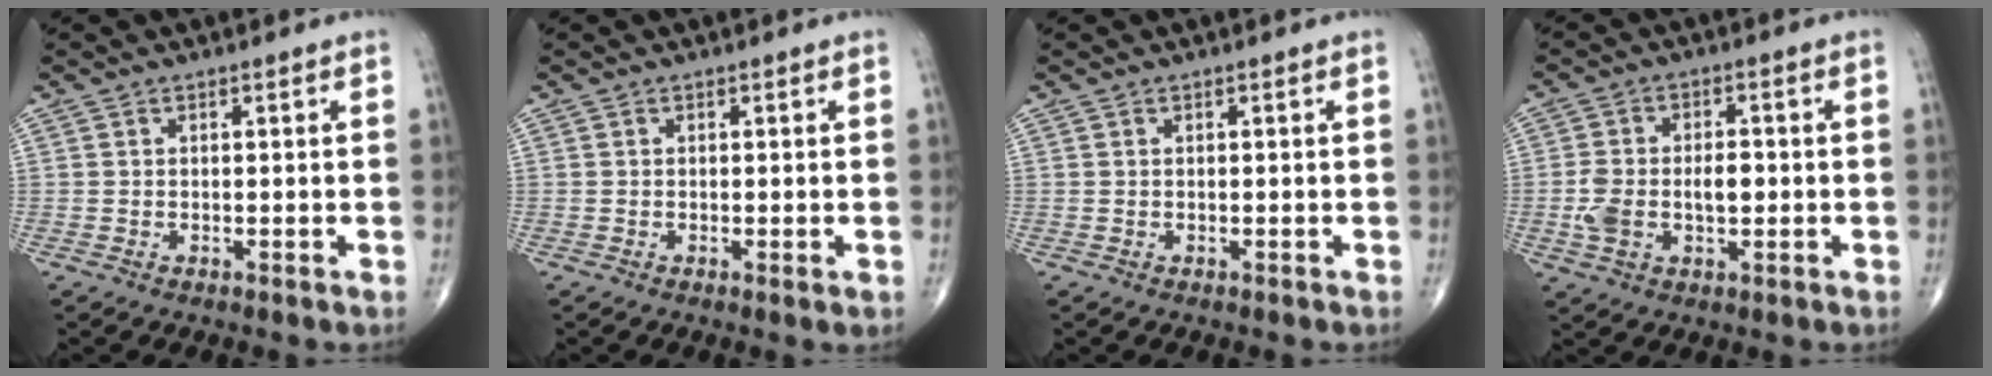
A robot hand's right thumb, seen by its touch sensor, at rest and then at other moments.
{"total": 0.8, "force": [-0.2, 0.1, 0.8], "torque": [-0.017, -0.004, -0.003]}
{"total": 0.0}
{"total": 8.7, "force": [-1.0, 5.1, 7.0], "torque": [-0.135, 0.020, -0.013]}